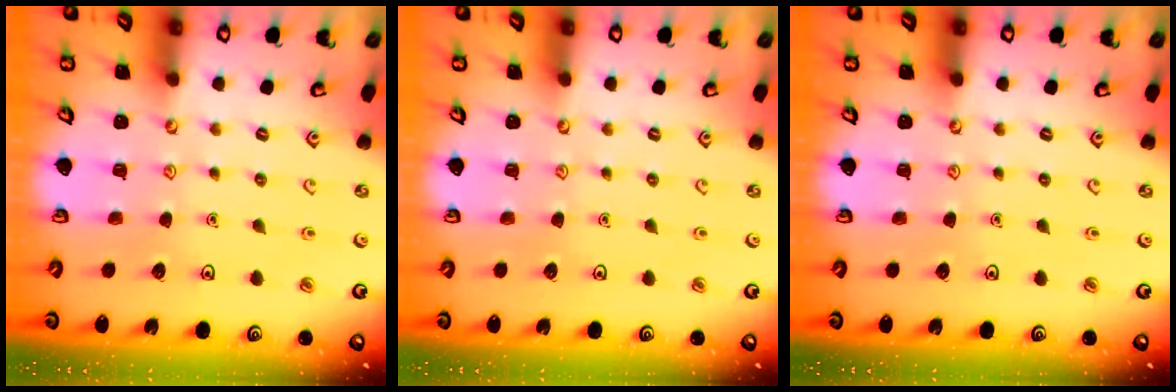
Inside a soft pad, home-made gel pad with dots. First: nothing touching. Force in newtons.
{"total": 0.0}
{"total": 0.0}